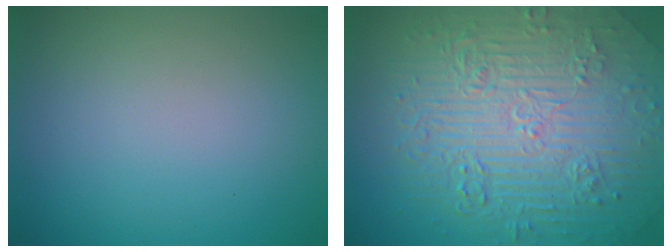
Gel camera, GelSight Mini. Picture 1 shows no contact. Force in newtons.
{"total": 11.2, "press": 7.3, "slide": 8.4}